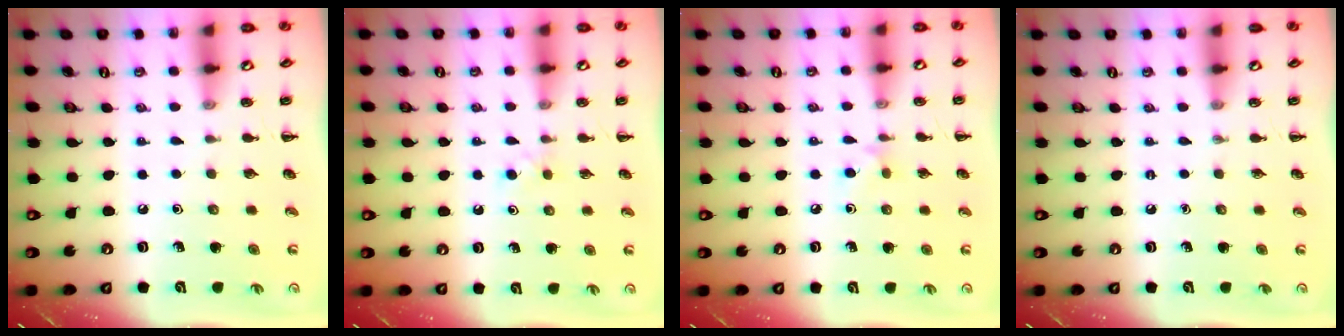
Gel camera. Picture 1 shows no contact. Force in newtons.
{"total": 2.6, "press": 2.4, "slide": 1.0}
{"total": 4.4, "press": 4.0, "slide": 1.8}
{"total": 0.0}